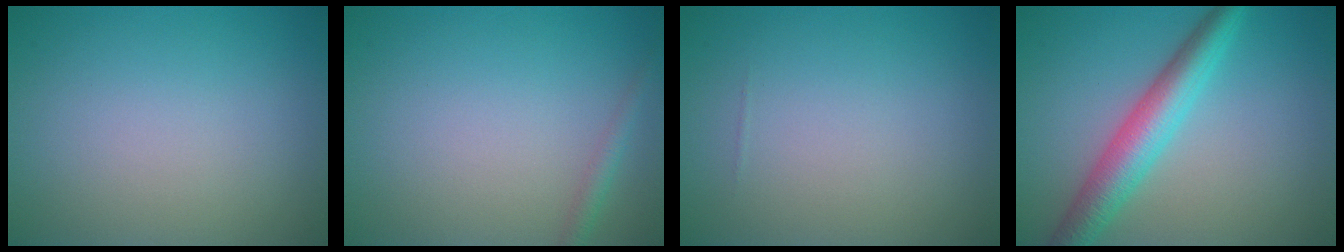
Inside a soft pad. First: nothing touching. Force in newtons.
{"total": 1.3, "press": 1.2, "slide": 0.1}
{"total": 0.0}
{"total": 5.2, "press": 5.2, "slide": 0.1}